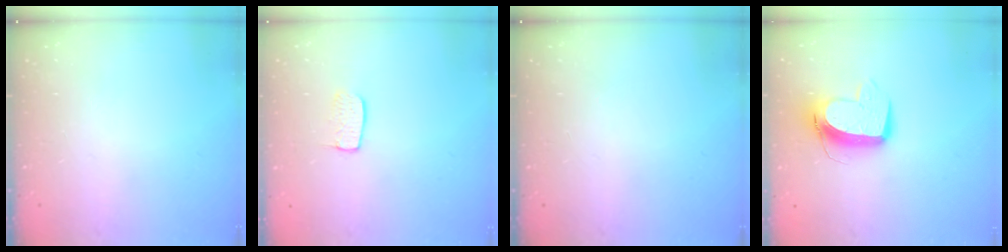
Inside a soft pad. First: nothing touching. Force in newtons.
{"total": 5.6, "press": 5.6, "slide": 0.2}
{"total": 0.0}
{"total": 11.7, "press": 11.6, "slide": 1.5}